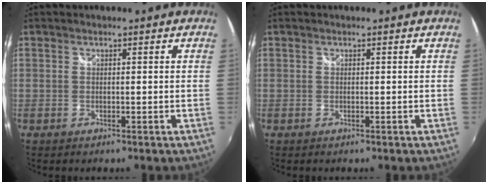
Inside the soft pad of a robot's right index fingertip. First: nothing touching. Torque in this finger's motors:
{"motor_torque": [0.00, 0.00, 0.01, 0.00]}